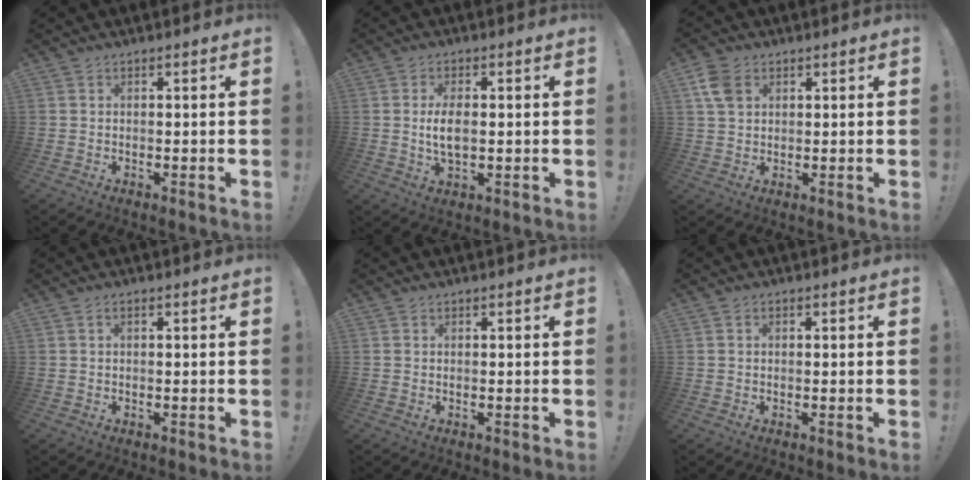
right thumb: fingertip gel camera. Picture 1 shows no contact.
{"total": 5.9, "force": [0.1, 2.9, 5.2], "torque": [-0.091, -0.009, -0.006]}
{"total": 6.9, "force": [2.7, 4.9, 4.1], "torque": [-0.074, 0.000, 0.055]}
{"total": 0.5, "force": [0.0, 0.1, 0.5], "torque": [-0.006, -0.001, -0.002]}
{"total": 0.0}
{"total": 0.6, "force": [-0.1, 0.5, 0.3], "torque": [0.001, 0.001, -0.005]}